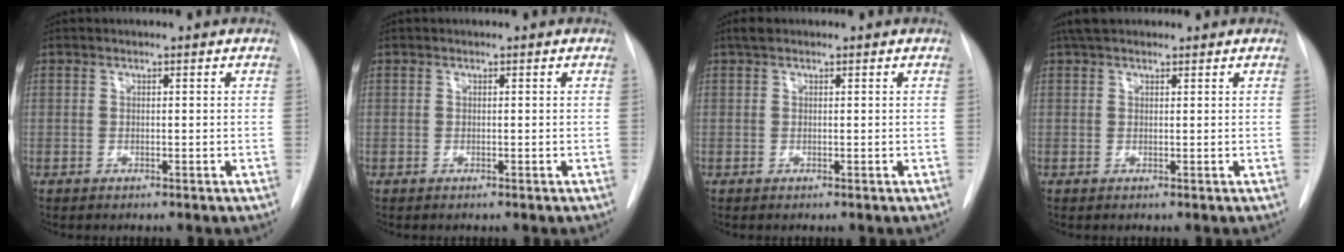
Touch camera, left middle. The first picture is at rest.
{"total": 0.0}
{"total": 1.3, "force": [0.9, 0.6, 0.7], "torque": [-0.011, 0.016, 0.015]}
{"total": 3.7, "force": [3.0, 1.6, 1.5], "torque": [-0.024, 0.026, 0.050]}